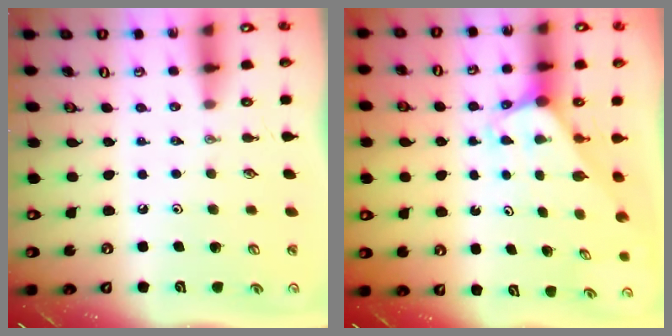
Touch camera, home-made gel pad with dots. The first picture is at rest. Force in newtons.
{"total": 2.0, "press": 2.0, "slide": 0.1}